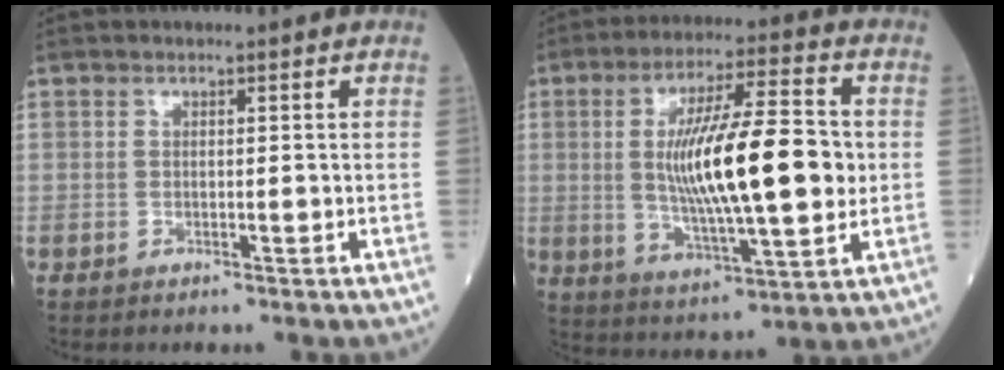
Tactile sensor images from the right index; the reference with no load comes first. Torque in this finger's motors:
{"motor_torque": [2.14, 0.00, 0.98, 0.21]}